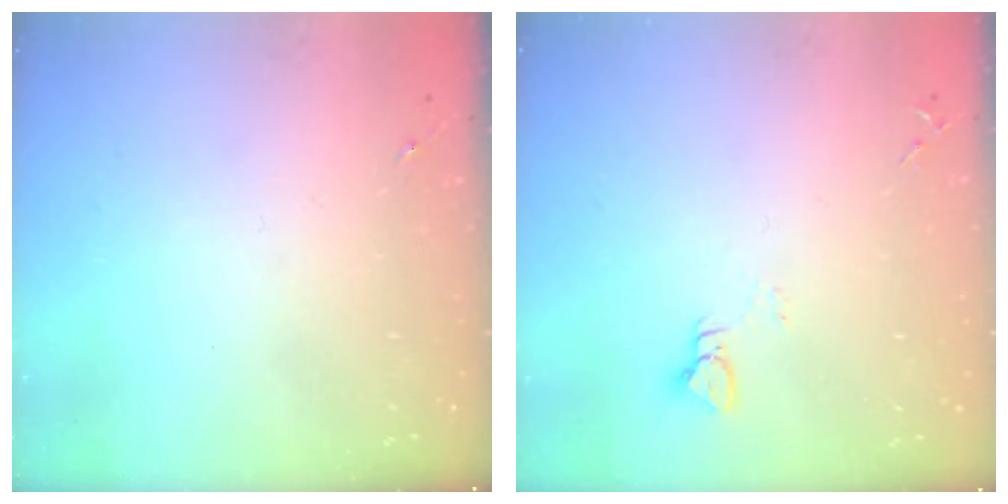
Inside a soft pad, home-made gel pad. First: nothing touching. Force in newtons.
{"total": 3.0, "press": 3.0, "slide": 0.3}